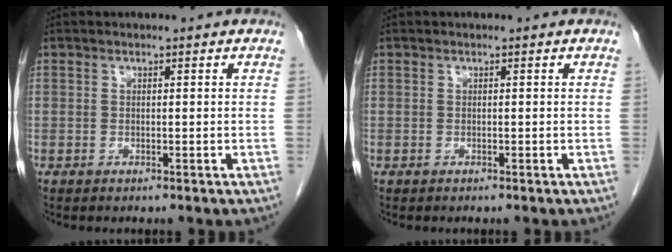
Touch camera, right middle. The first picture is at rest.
{"total": 0.0}